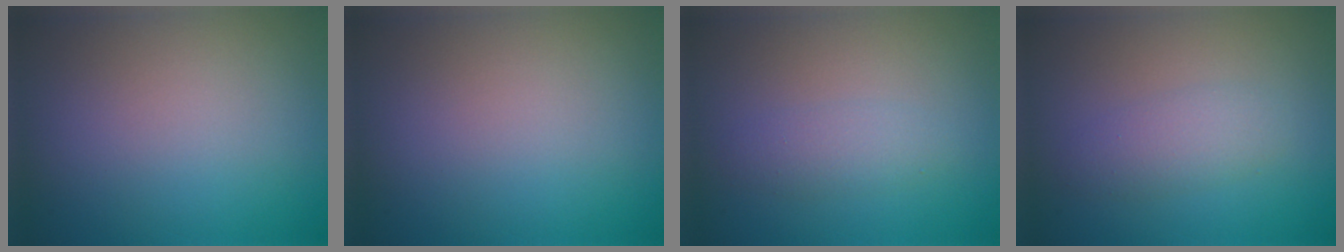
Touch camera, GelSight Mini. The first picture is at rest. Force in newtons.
{"total": 0.0}
{"total": 1.9, "press": 1.9, "slide": 0.0}
{"total": 2.3, "press": 2.3, "slide": 0.1}